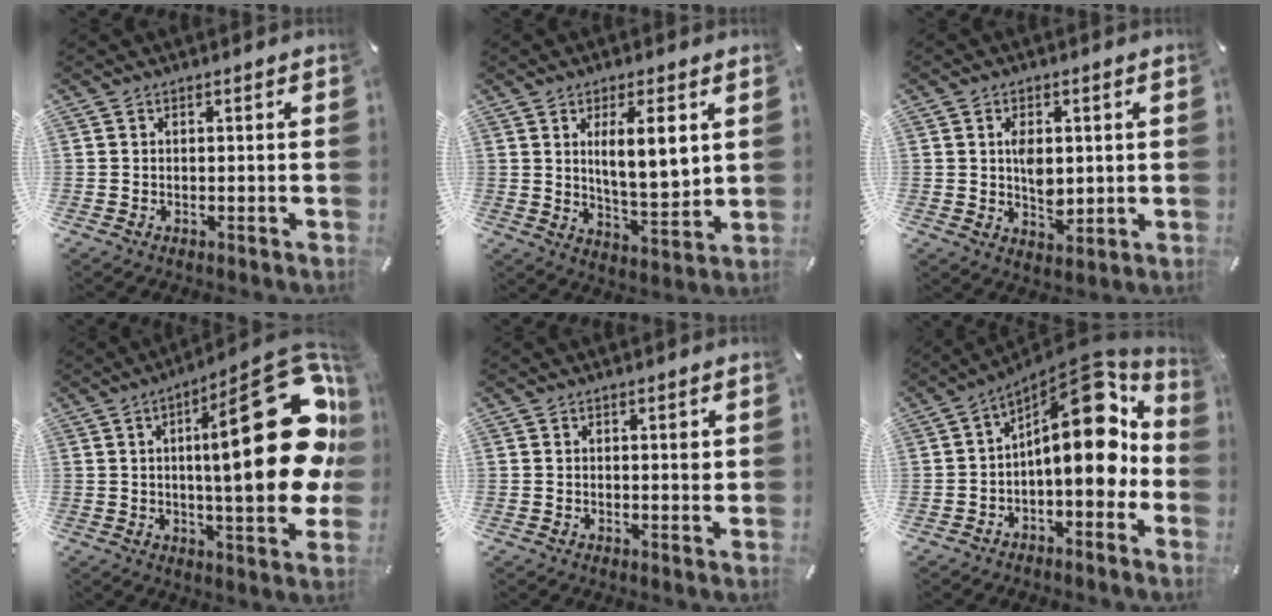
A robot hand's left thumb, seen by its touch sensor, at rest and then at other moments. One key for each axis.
{"total": 10.2, "fx": 3.6, "fy": 3.5, "fz": 9.0, "tx": -0.137, "ty": -0.016, "tz": 0.054}
{"total": 6.1, "fx": 0.7, "fy": 4.0, "fz": 4.5, "tx": -0.064, "ty": -0.007, "tz": 0.007}
{"total": 35.1, "fx": 6.9, "fy": 11.2, "fz": 32.5, "tx": -0.447, "ty": -0.065, "tz": 0.122}
{"total": 1.5, "fx": 0.5, "fy": 0.7, "fz": 1.3, "tx": -0.010, "ty": -0.004, "tz": 0.004}
{"total": 17.2, "fx": 4.2, "fy": 8.4, "fz": 14.5, "tx": -0.194, "ty": -0.050, "tz": 0.067}